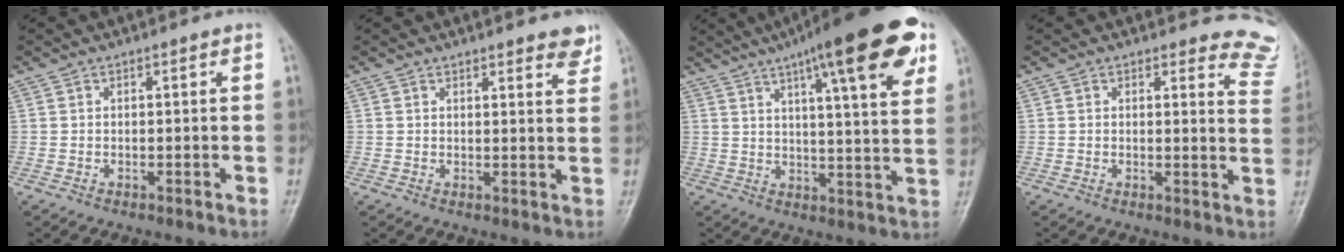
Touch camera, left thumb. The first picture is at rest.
{"total": 4.8, "force": [3.8, 1.4, 2.6], "torque": [-0.010, -0.019, 0.042]}
{"total": 21.1, "force": [11.4, 4.6, 17.1], "torque": [-0.233, -0.016, 0.157]}
{"total": 10.0, "force": [9.6, 2.9, -0.1], "torque": [0.060, -0.087, 0.061]}